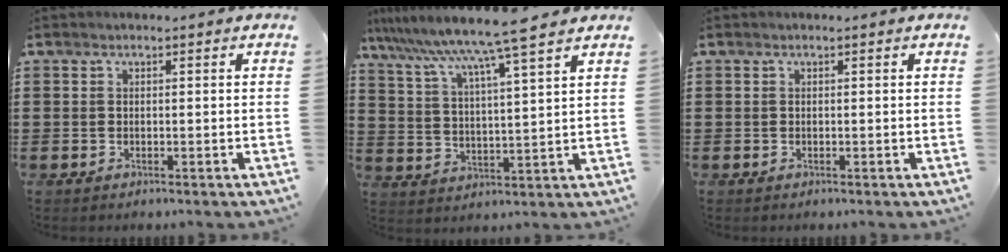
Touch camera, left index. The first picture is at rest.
{"total": 8.1, "force": [7.0, -1.3, 3.8], "torque": [-0.101, -0.048, 0.112]}
{"total": 0.0}